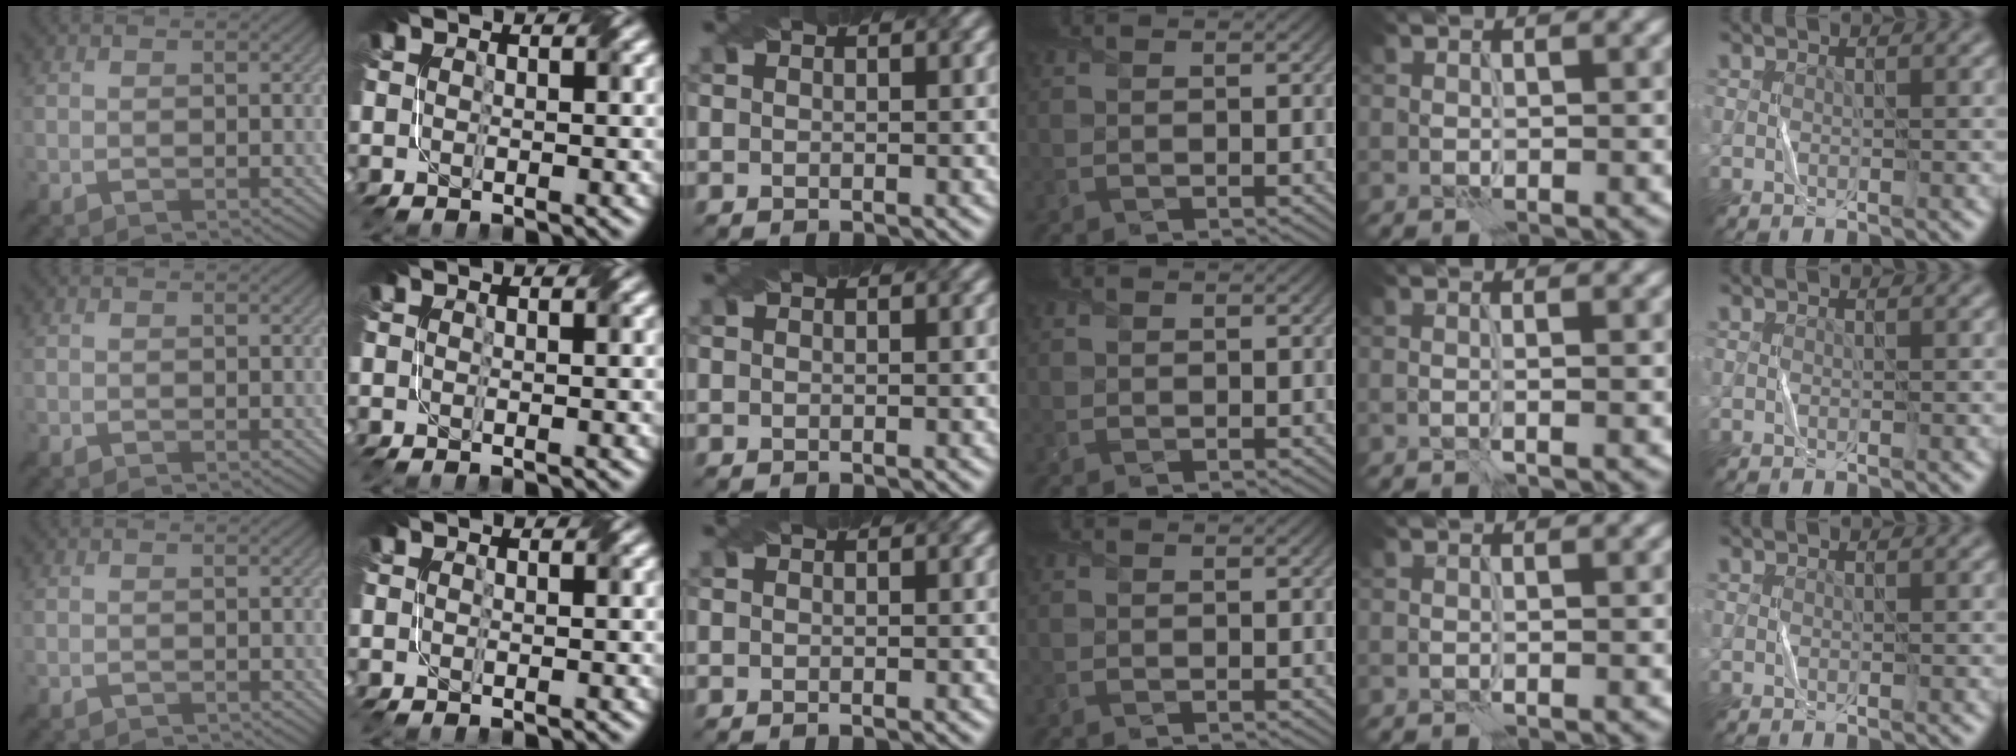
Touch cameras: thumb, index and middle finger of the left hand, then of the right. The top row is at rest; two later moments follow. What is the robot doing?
{"motion": "fold", "object": "bubble wrap"}